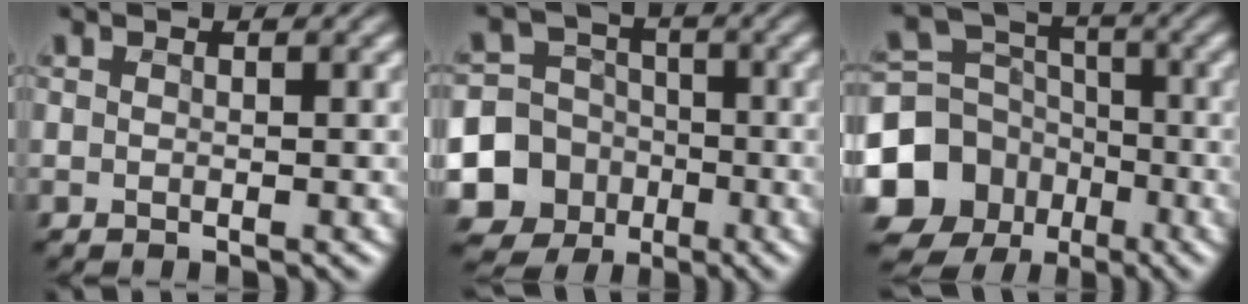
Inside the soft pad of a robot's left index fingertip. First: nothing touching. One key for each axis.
{"total": 12.2, "fx": -4.5, "fy": 11.2, "fz": 2.2, "tx": -0.065, "ty": -0.031, "tz": -0.091}
{"total": 12.0, "fx": -4.9, "fy": 10.4, "fz": 3.5, "tx": -0.094, "ty": -0.031, "tz": -0.111}